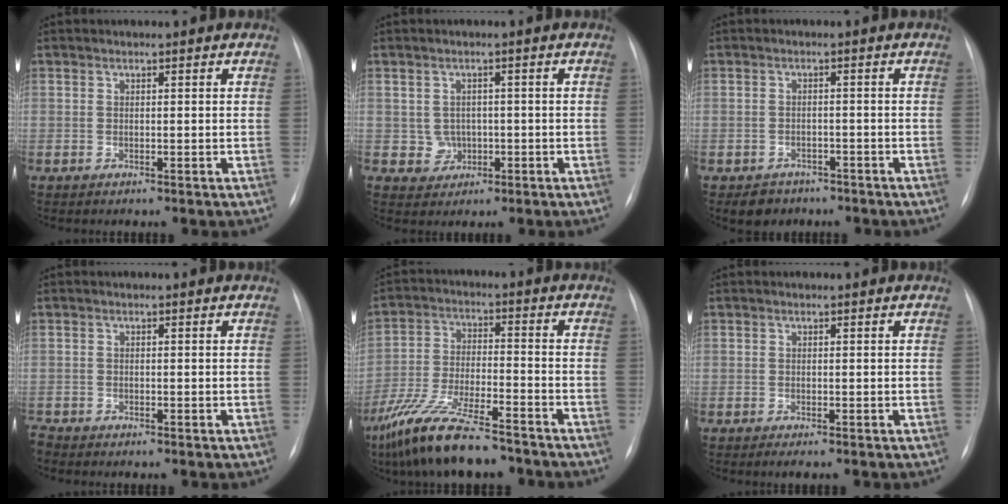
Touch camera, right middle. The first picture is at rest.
{"total": 3.0, "force": [-0.4, 3.0, 0.5], "torque": [-0.002, 0.009, 0.001]}
{"total": 3.6, "force": [-2.6, 2.5, 0.4], "torque": [-0.008, 0.008, -0.034]}
{"total": 1.2, "force": [-1.2, 0.4, 0.2], "torque": [-0.002, -0.002, -0.020]}
{"total": 13.6, "force": [-10.5, 2.3, 8.2], "torque": [-0.160, -0.027, -0.188]}
{"total": 0.9, "force": [-0.6, 0.2, 0.6], "torque": [-0.011, -0.002, -0.008]}